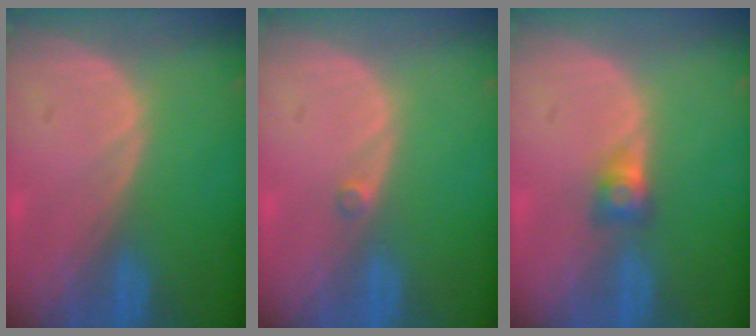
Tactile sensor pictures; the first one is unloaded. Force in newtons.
{"total": 1.0, "press": 0.8, "slide": 0.5}
{"total": 2.6, "press": 2.3, "slide": 1.0}